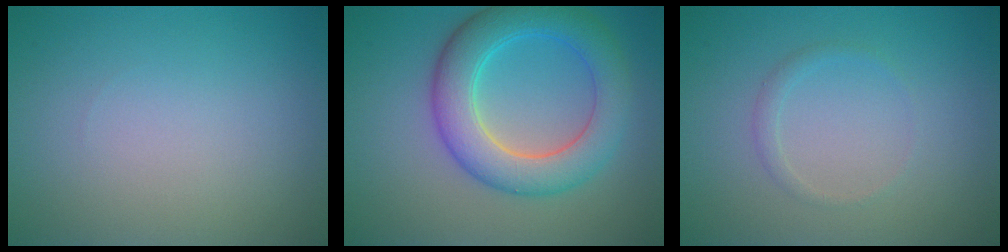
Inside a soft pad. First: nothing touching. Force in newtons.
{"total": 6.7, "press": 6.7, "slide": 0.3}
{"total": 0.9, "press": 0.9, "slide": 0.0}